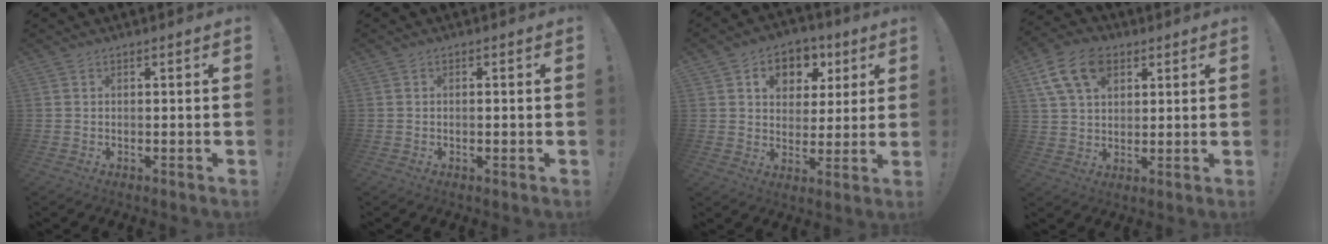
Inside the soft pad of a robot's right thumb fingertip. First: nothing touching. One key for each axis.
{"total": 0.6, "fx": -0.4, "fy": 0.1, "fz": 0.5, "tx": -0.015, "ty": 0.003, "tz": -0.006}
{"total": 9.7, "fx": 3.9, "fy": 7.7, "fz": 4.4, "tx": -0.061, "ty": -0.013, "tz": 0.075}
{"total": 13.4, "fx": 6.2, "fy": 8.8, "fz": 7.9, "tx": -0.140, "ty": -0.014, "tz": 0.119}